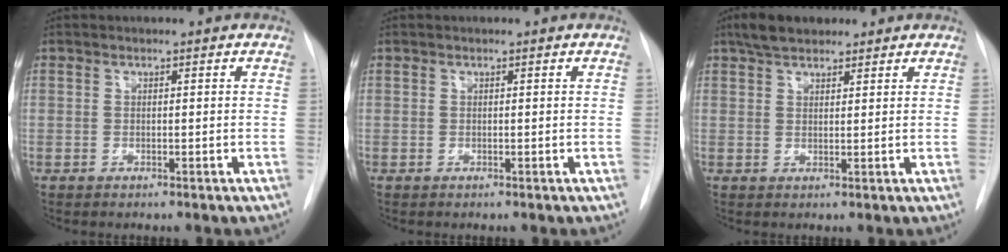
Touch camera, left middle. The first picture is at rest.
{"total": 0.0}
{"total": 4.7, "force": [3.6, 2.1, 2.2], "torque": [-0.045, 0.016, 0.065]}